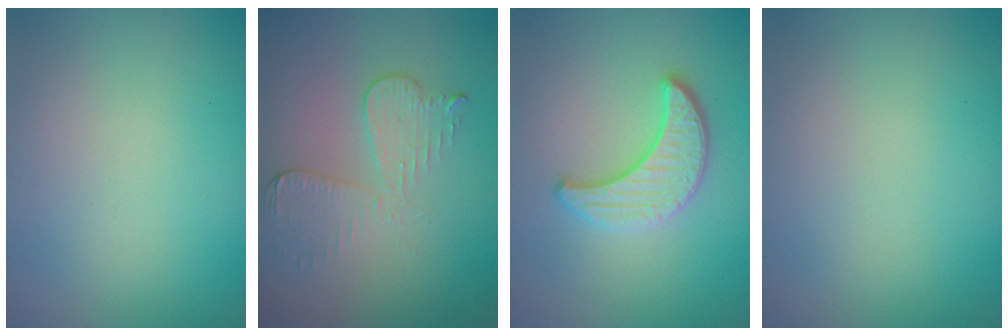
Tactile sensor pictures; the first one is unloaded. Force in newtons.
{"total": 3.1, "press": 2.7, "slide": 1.4}
{"total": 3.3, "press": 3.2, "slide": 0.7}
{"total": 0.0}